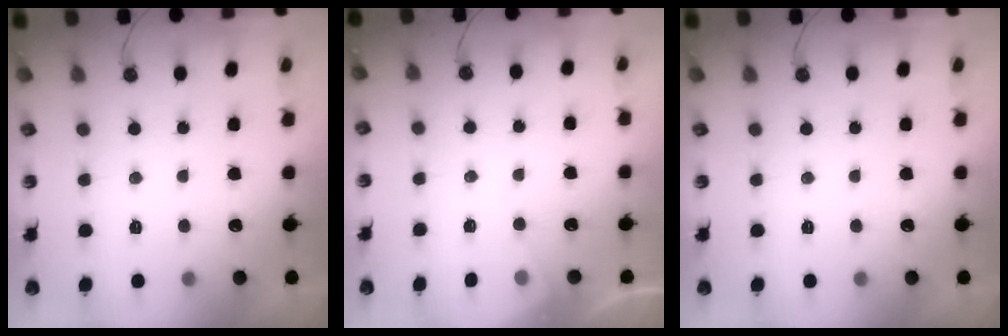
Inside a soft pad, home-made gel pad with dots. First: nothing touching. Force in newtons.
{"total": 5.5, "press": 5.5, "slide": 0.6}
{"total": 0.0}